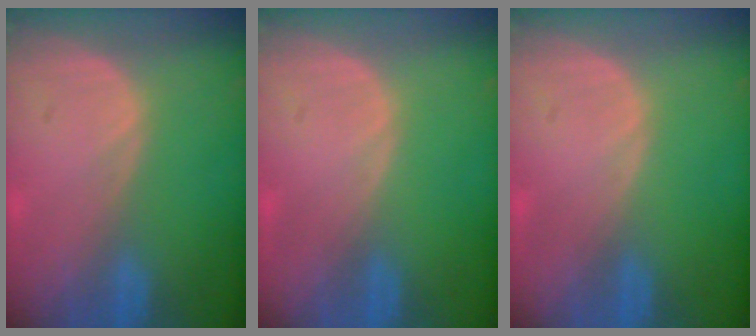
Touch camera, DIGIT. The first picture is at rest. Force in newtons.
{"total": 0.0}
{"total": 0.0}